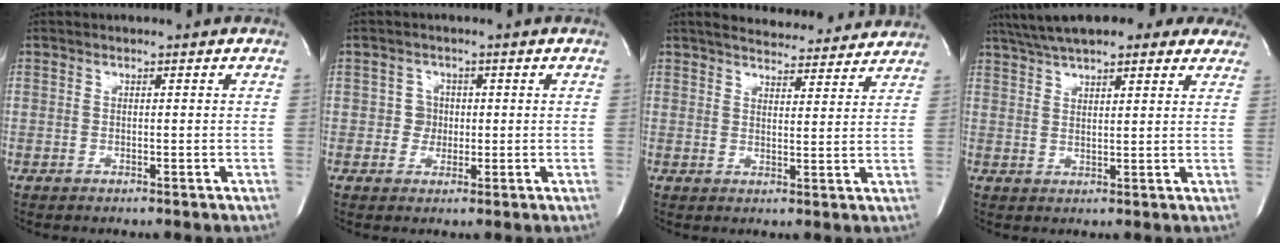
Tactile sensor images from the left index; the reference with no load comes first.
{"total": 2.4, "force": [0.1, 2.4, 0.3], "torque": [0.002, 0.006, -0.001]}
{"total": 14.7, "force": [13.7, 3.0, 4.3], "torque": [-0.049, 0.015, 0.174]}
{"total": 19.2, "force": [15.6, 4.9, 10.0], "torque": [-0.165, 0.051, 0.210]}